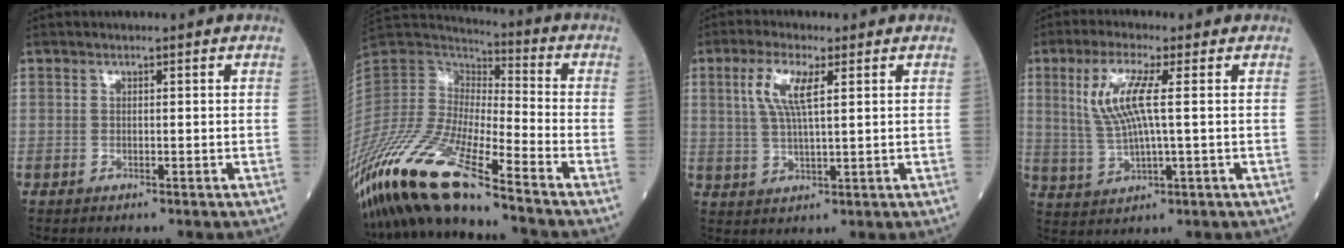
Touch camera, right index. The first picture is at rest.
{"total": 19.6, "force": [-14.6, 2.0, 12.9], "torque": [-0.295, -0.038, -0.284]}
{"total": 6.3, "force": [2.2, 1.2, 5.8], "torque": [-0.125, 0.006, 0.046]}
{"total": 7.8, "force": [1.9, 0.8, 7.5], "torque": [-0.172, 0.005, 0.039]}